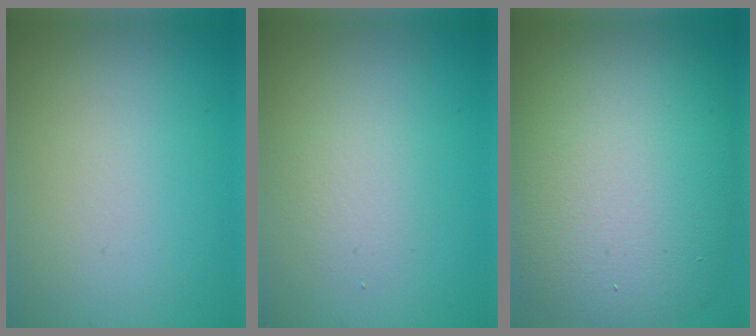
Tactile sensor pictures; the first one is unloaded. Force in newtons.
{"total": 1.7, "press": 1.7, "slide": 0.2}
{"total": 13.0, "press": 13.0, "slide": 0.6}